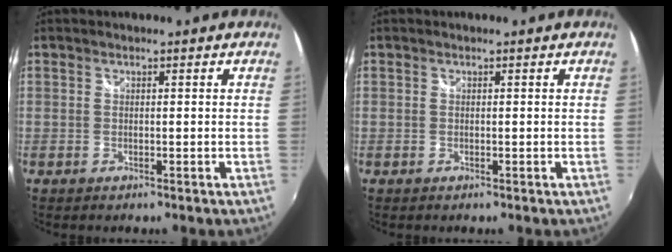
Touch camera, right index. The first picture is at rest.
{"total": 0.0}